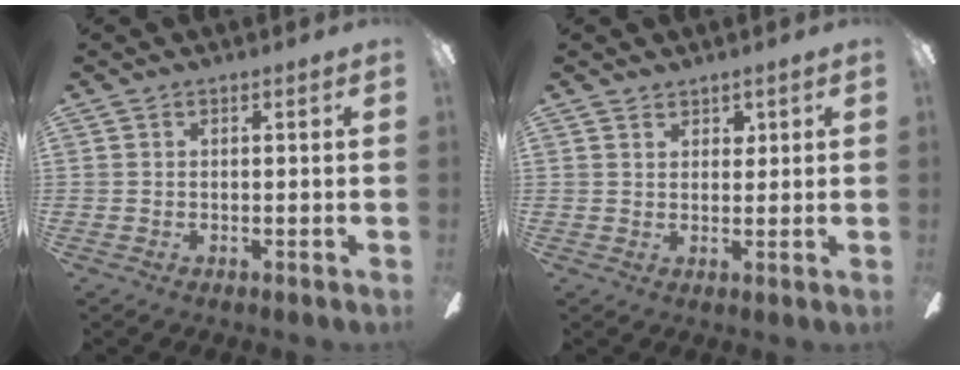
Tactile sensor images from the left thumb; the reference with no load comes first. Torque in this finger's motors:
{"motor_torque": [0.03, -0.07, -0.18, 0.01, -0.05]}